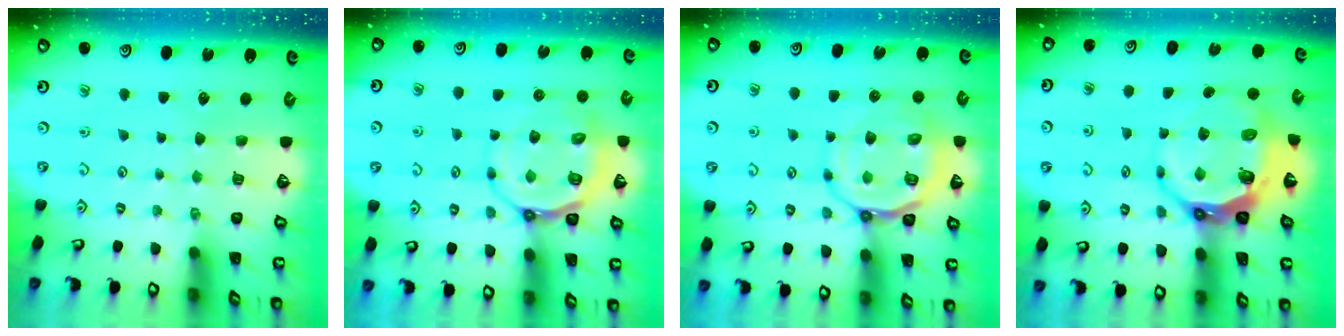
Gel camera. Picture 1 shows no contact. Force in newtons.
{"total": 11.0, "press": 10.7, "slide": 2.6}
{"total": 12.4, "press": 12.1, "slide": 2.3}
{"total": 12.3, "press": 11.6, "slide": 4.2}